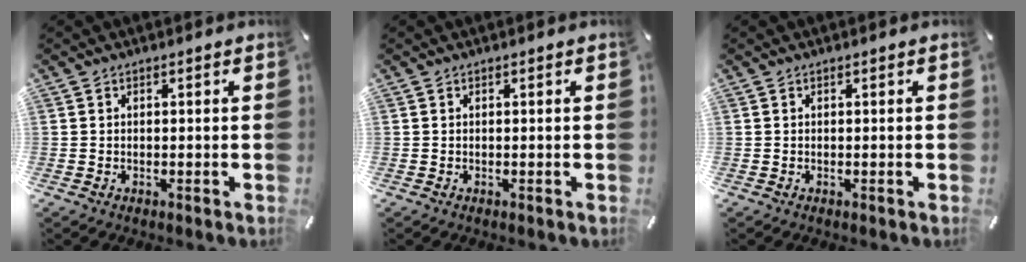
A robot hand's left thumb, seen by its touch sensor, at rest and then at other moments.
{"total": 0.0}
{"total": 0.0}